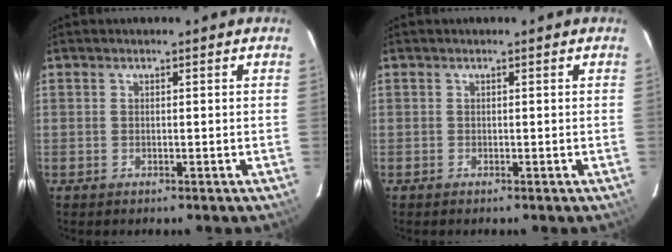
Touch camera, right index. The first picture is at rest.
{"total": 0.0}